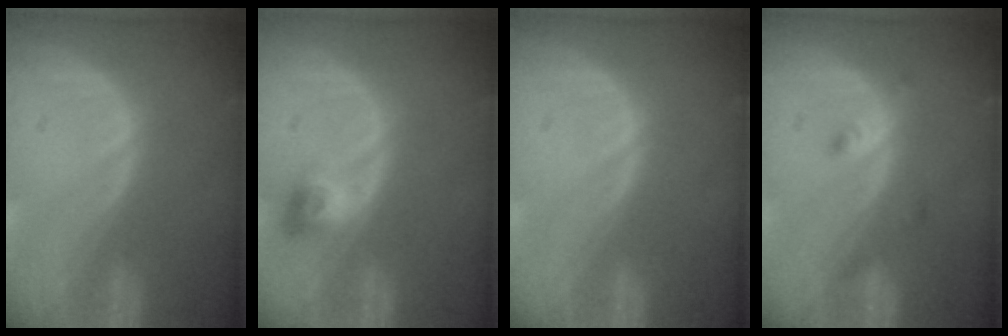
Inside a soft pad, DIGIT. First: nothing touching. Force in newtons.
{"total": 2.9, "press": 2.7, "slide": 1.2}
{"total": 0.0}
{"total": 1.8, "press": 1.8, "slide": 0.1}